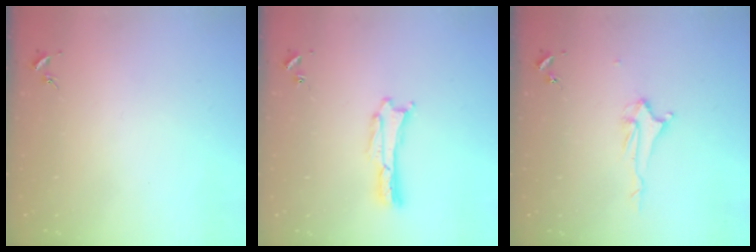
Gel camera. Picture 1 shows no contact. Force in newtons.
{"total": 0.7, "press": 0.7, "slide": 0.1}
{"total": 2.2, "press": 2.2, "slide": 0.3}